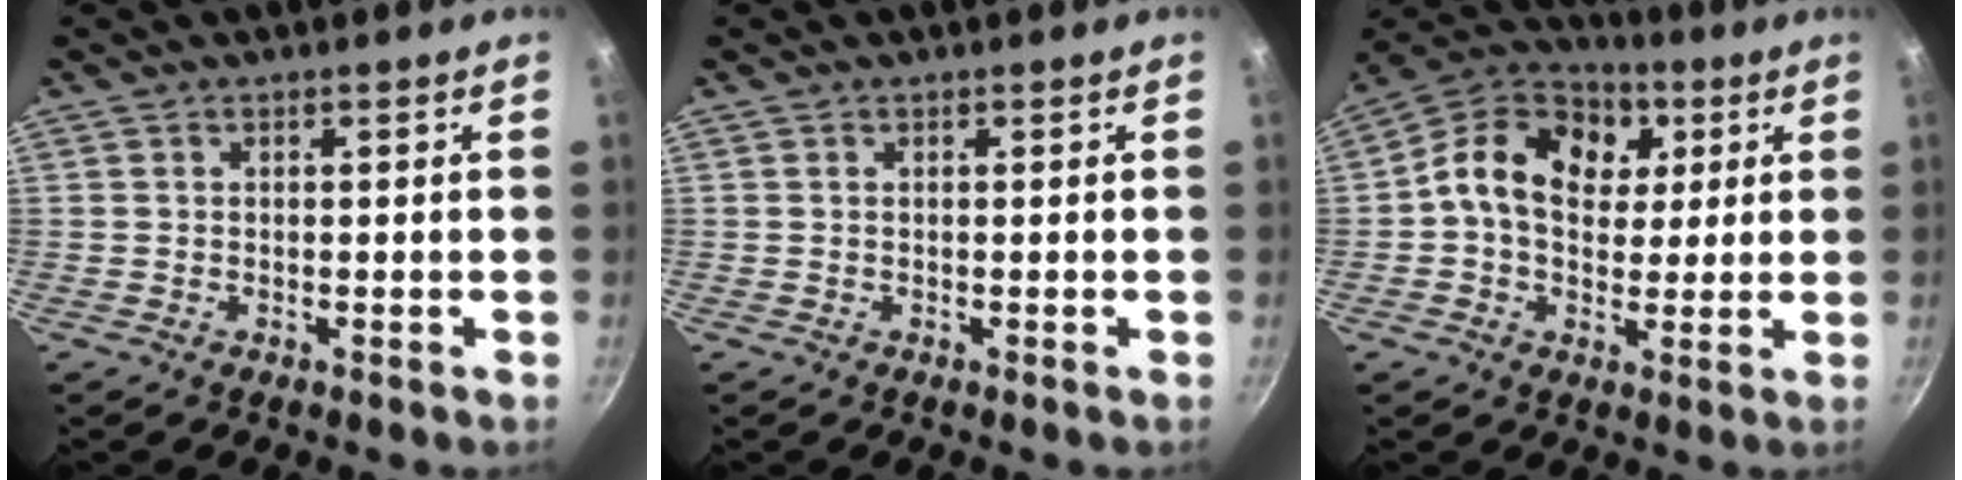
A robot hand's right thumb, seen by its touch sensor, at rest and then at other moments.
{"total": 0.0}
{"total": 15.7, "force": [3.5, 11.8, 9.8], "torque": [-0.136, 0.012, 0.038]}